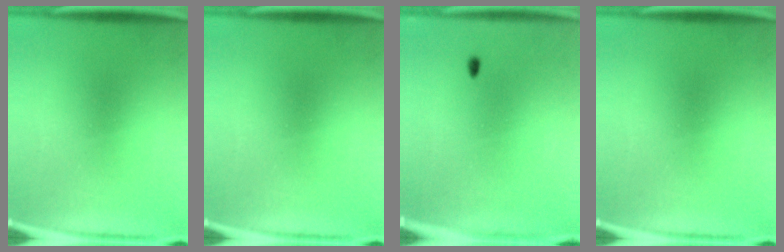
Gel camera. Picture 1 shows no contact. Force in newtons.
{"total": 0.0}
{"total": 0.7}
{"total": 0.0}